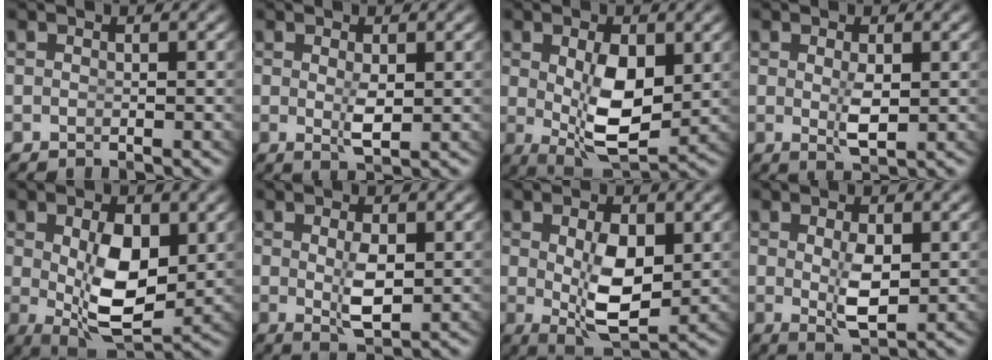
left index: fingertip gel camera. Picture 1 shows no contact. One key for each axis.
{"total": 1.9, "fx": 0.2, "fy": 0.3, "fz": 1.9, "tx": -0.035, "ty": -0.015, "tz": 0.014}
{"total": 7.1, "fx": -0.3, "fy": 3.3, "fz": 6.2, "tx": -0.103, "ty": -0.032, "tz": 0.019}
{"total": 2.2, "fx": 0.1, "fy": 0.4, "fz": 2.2, "tx": -0.040, "ty": -0.015, "tz": 0.013}
{"total": 7.7, "fx": -0.5, "fy": 3.9, "fz": 6.6, "tx": -0.113, "ty": -0.037, "tz": 0.017}
{"total": 3.2, "fx": 0.1, "fy": 1.0, "fz": 3.1, "tx": -0.055, "ty": -0.018, "tz": 0.015}
{"total": 6.3, "fx": -0.2, "fy": 2.7, "fz": 5.7, "tx": -0.093, "ty": -0.028, "tz": 0.016}
{"total": 3.6, "fx": 0.1, "fy": 1.2, "fz": 3.4, "tx": -0.060, "ty": -0.020, "tz": 0.016}